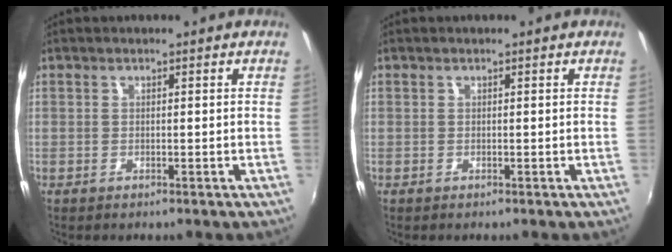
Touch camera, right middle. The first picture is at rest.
{"total": 0.0}